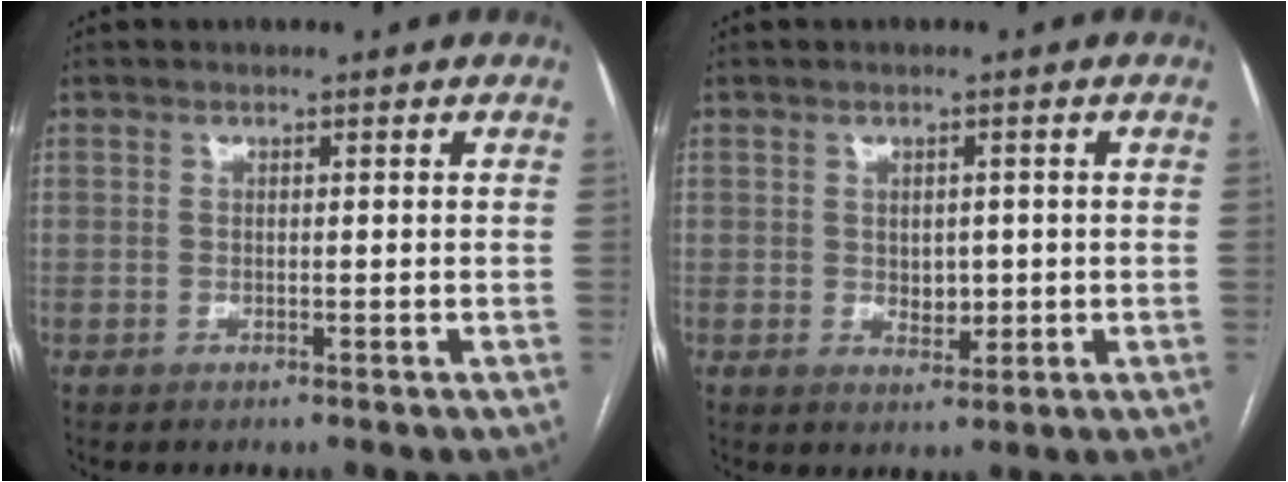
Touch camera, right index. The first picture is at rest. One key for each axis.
{"total": 2.9, "fx": -0.1, "fy": 2.0, "fz": 2.1, "tx": -0.028, "ty": -0.003, "tz": 0.006}